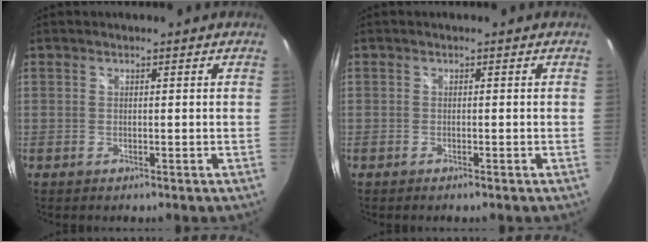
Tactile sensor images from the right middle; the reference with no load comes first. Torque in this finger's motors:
{"motor_torque": [-0.52, -0.36, 0.04, 0.00]}